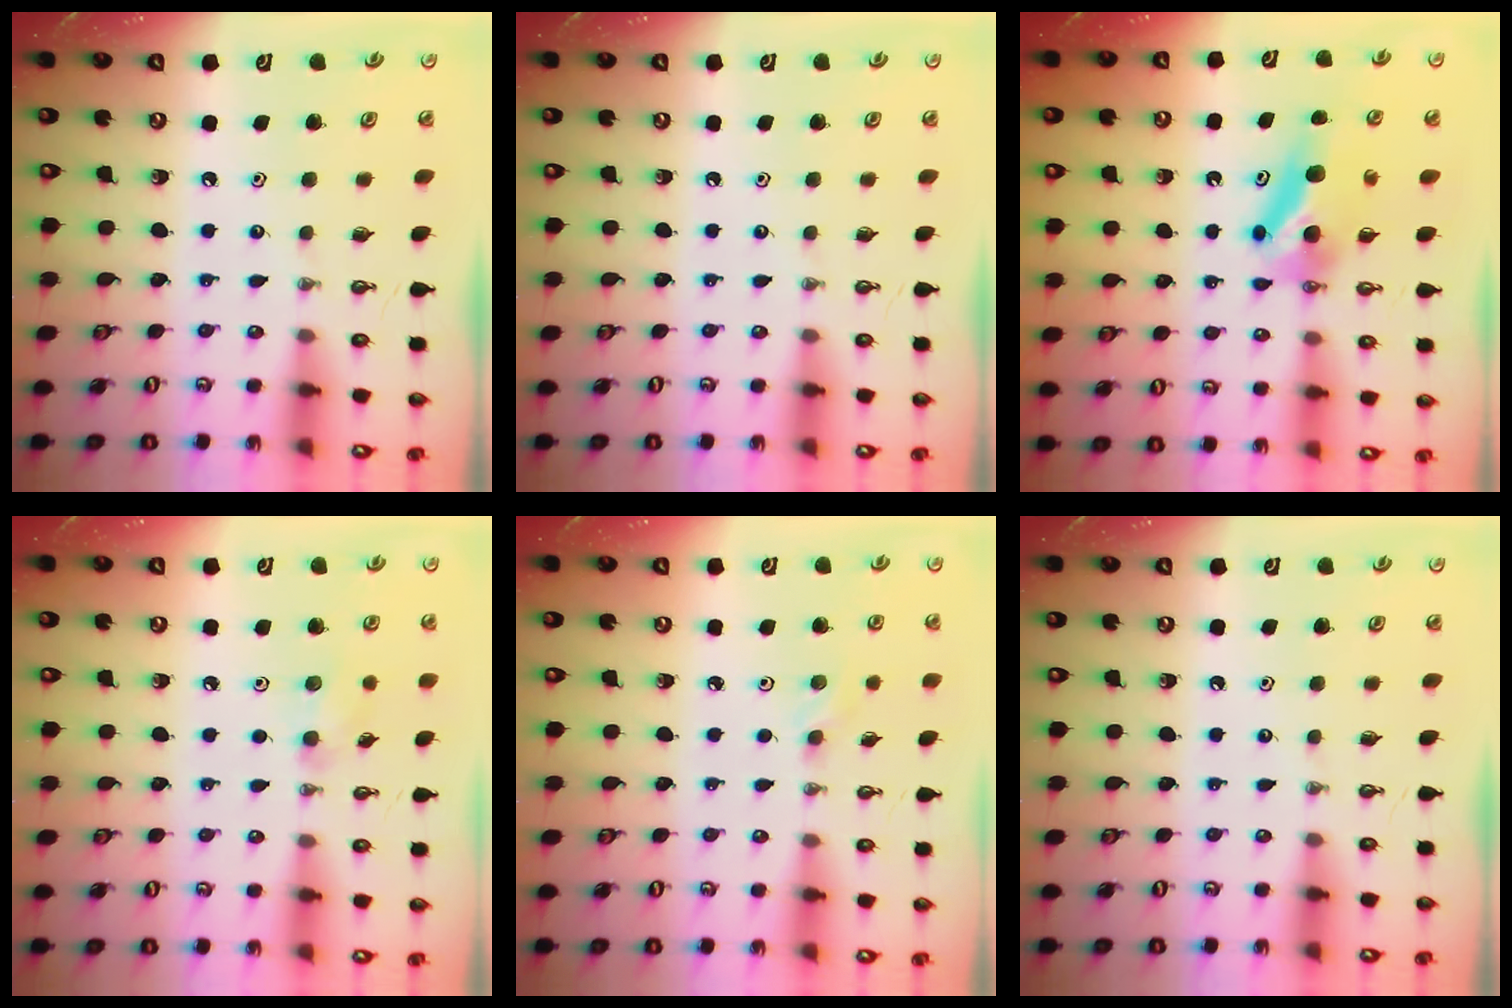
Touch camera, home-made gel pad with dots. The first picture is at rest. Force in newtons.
{"total": 0.0}
{"total": 7.3, "press": 7.0, "slide": 2.2}
{"total": 6.4, "press": 6.2, "slide": 1.5}
{"total": 2.2, "press": 2.1, "slide": 0.7}
{"total": 0.0}